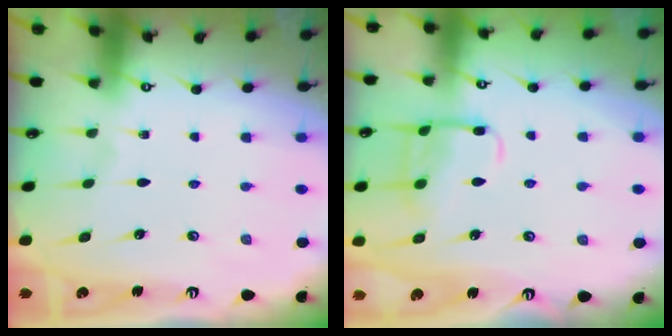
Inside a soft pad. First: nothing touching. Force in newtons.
{"total": 12.0, "press": 12.0, "slide": 1.2}